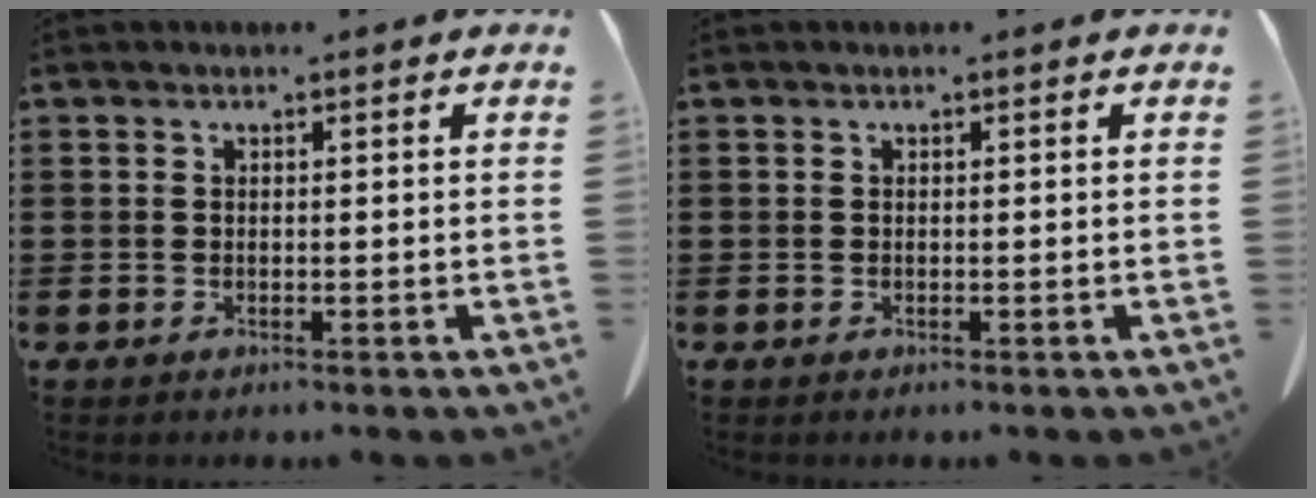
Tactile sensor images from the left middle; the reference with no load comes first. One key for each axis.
{"total": 0.0}